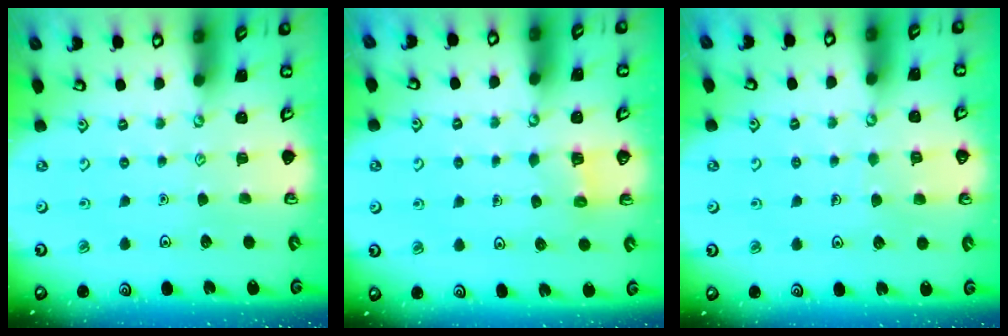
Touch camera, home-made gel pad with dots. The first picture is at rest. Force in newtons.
{"total": 2.5, "press": 2.5, "slide": 0.1}
{"total": 3.7, "press": 3.7, "slide": 0.2}